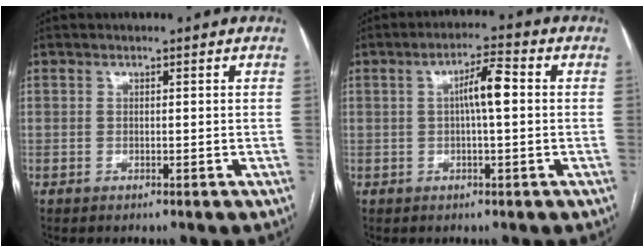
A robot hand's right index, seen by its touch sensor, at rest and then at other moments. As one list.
[{"total": 5.2, "force": [0.5, 0.7, 5.2], "torque": [-0.093, 0.013, 0.005]}]